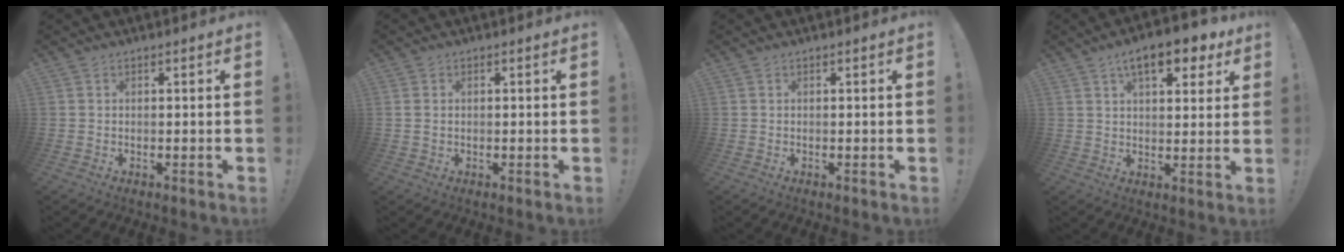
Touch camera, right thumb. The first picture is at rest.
{"total": 1.3, "force": [0.4, 1.1, 0.6], "torque": [-0.015, 0.005, 0.007]}
{"total": 0.0}
{"total": 11.4, "force": [6.4, 4.7, 8.2], "torque": [-0.111, -0.027, 0.106]}